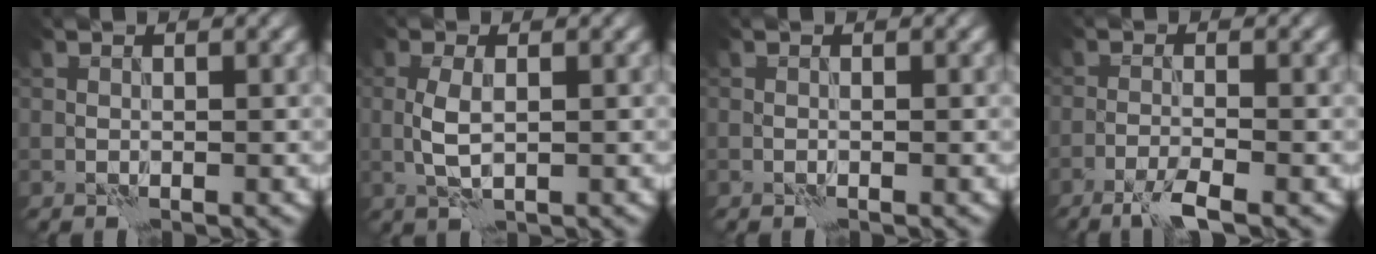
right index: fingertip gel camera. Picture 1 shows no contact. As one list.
[{"total": 2.6, "force": [-0.1, 1.0, 2.4], "torque": [-0.057, 0.001, -0.002]}, {"total": 0.0}, {"total": 2.8, "force": [-1.8, 0.3, 2.1], "torque": [-0.038, 0.001, -0.043]}]